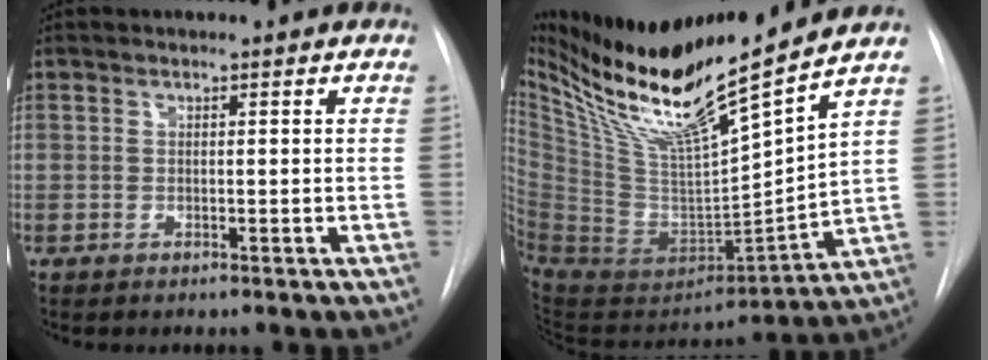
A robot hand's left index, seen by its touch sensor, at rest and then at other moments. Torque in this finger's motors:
{"motor_torque": [1.01, -1.13, 0.21, 0.07]}